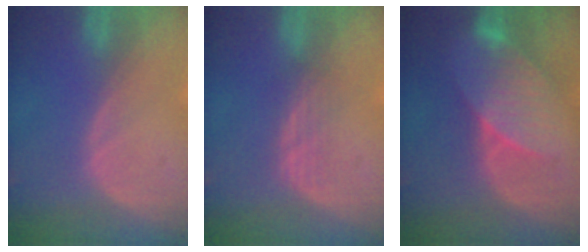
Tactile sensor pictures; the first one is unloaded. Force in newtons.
{"total": 2.4, "press": 2.4, "slide": 0.5}
{"total": 7.5, "press": 7.3, "slide": 1.4}